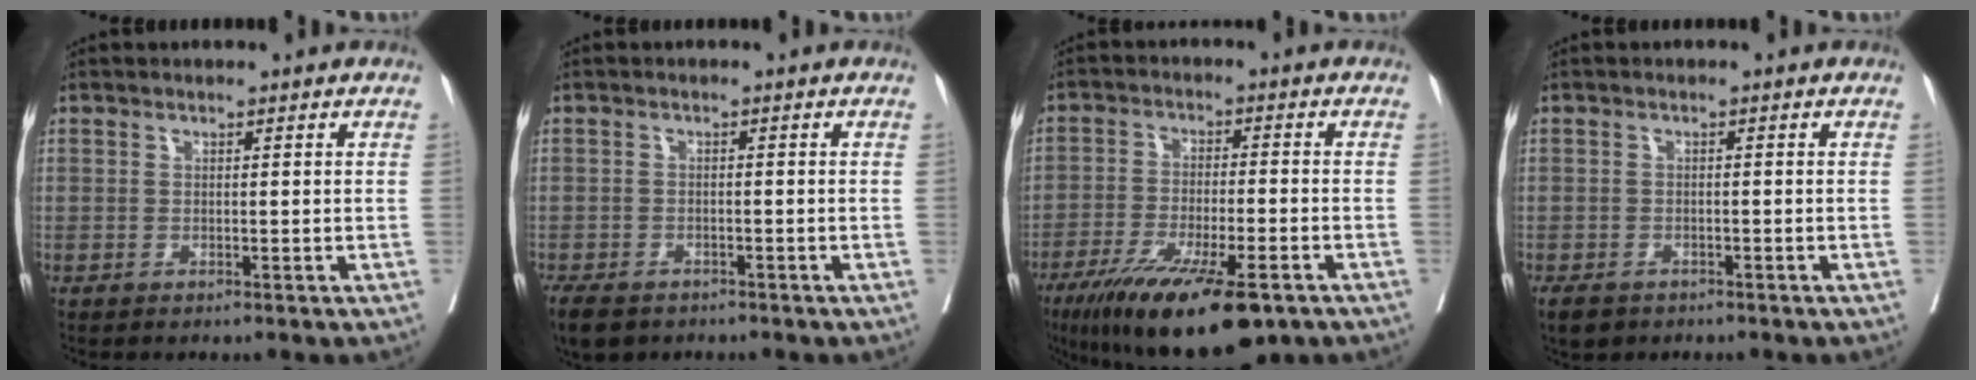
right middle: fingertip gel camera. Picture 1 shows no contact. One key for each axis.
{"total": 7.3, "fx": -5.2, "fy": 4.0, "fz": 3.2, "tx": -0.064, "ty": -0.009, "tz": -0.079}
{"total": 15.3, "fx": -9.9, "fy": 3.2, "fz": 11.2, "tx": -0.176, "ty": -0.035, "tz": -0.161}
{"total": 3.4, "fx": -2.5, "fy": 1.9, "fz": 1.2, "tx": -0.021, "ty": -0.003, "tz": -0.037}